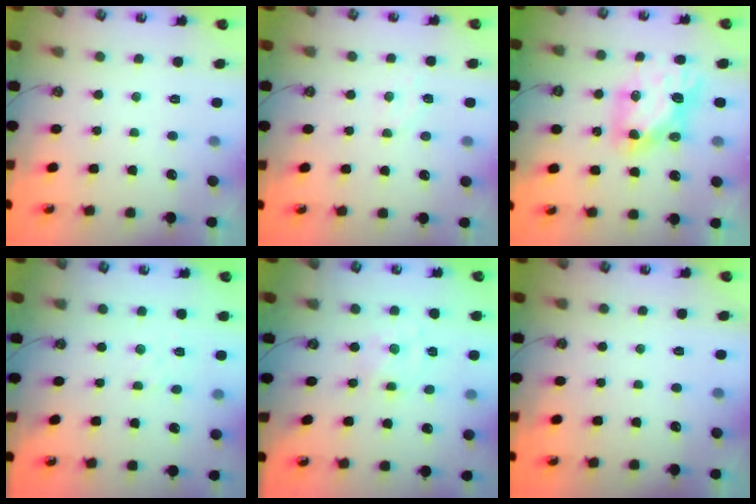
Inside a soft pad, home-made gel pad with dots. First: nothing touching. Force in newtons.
{"total": 4.6, "press": 4.6, "slide": 0.7}
{"total": 9.1, "press": 9.1, "slide": 1.1}
{"total": 2.0, "press": 1.9, "slide": 0.6}
{"total": 1.0, "press": 1.0, "slide": 0.2}
{"total": 0.0}